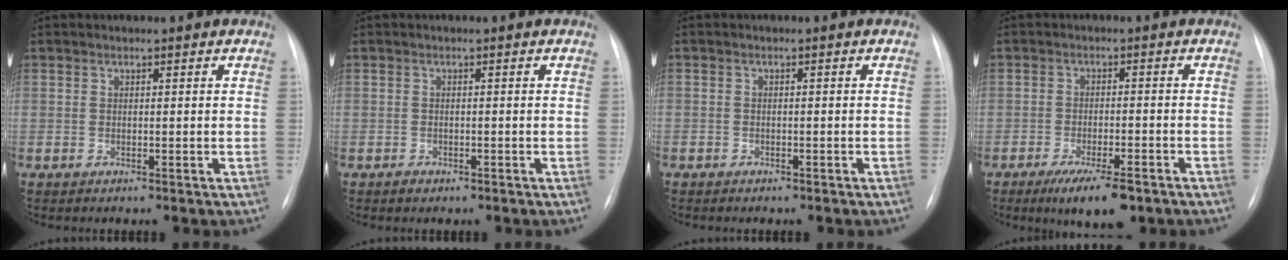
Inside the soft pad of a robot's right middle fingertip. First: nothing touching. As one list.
[{"total": 1.0, "force": [-0.7, 0.6, 0.3], "torque": [-0.006, 0.001, -0.009]}, {"total": 1.2, "force": [-0.9, 0.7, 0.3], "torque": [-0.005, 0.002, -0.010]}, {"total": 7.7, "force": [-5.1, 2.0, 5.4], "torque": [-0.084, -0.010, -0.077]}]